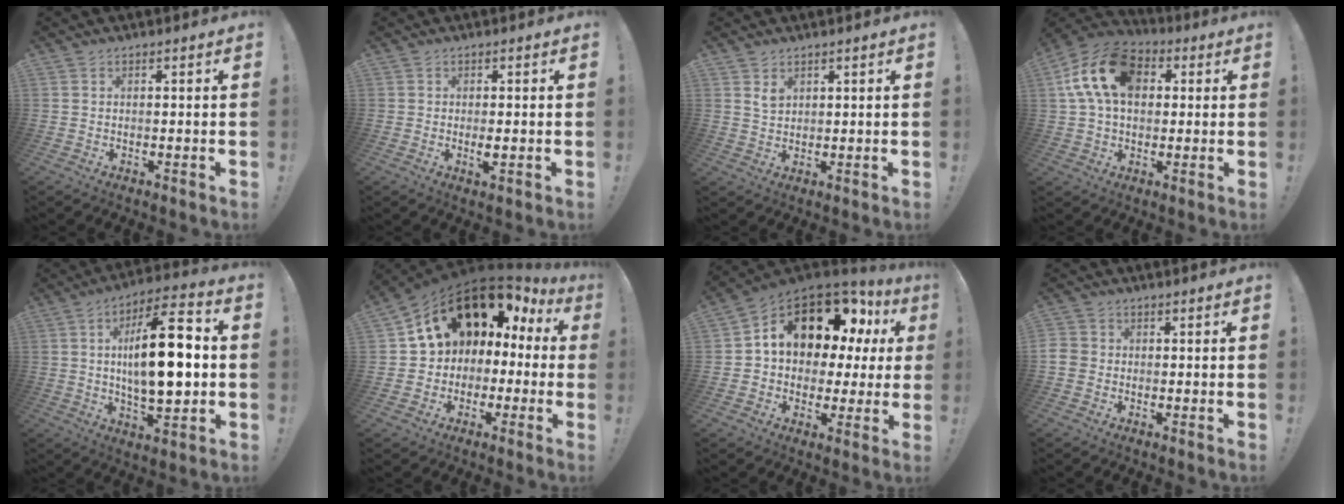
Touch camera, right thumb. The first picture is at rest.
{"total": 2.2, "force": [0.1, 0.5, 2.1], "torque": [-0.028, -0.003, 0.000]}
{"total": 3.5, "force": [2.4, 2.2, 1.2], "torque": [-0.007, -0.018, 0.042]}
{"total": 17.7, "force": [4.2, 12.1, 12.2], "torque": [-0.205, 0.013, 0.079]}
{"total": 19.7, "force": [0.9, 7.6, 18.1], "torque": [-0.291, -0.004, 0.004]}
{"total": 14.0, "force": [8.0, 8.6, 7.5], "torque": [-0.106, -0.059, 0.143]}
{"total": 15.7, "force": [7.4, 9.2, 10.4], "torque": [-0.172, -0.044, 0.129]}
{"total": 3.3, "force": [-0.9, 2.9, 1.3], "torque": [-0.022, 0.008, -0.018]}